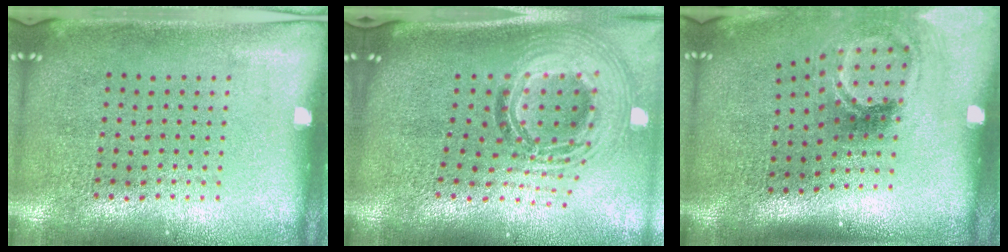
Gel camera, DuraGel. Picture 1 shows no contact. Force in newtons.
{"total": 2.1, "press": 1.6, "slide": 1.3}
{"total": 2.1, "press": 1.3, "slide": 1.6}